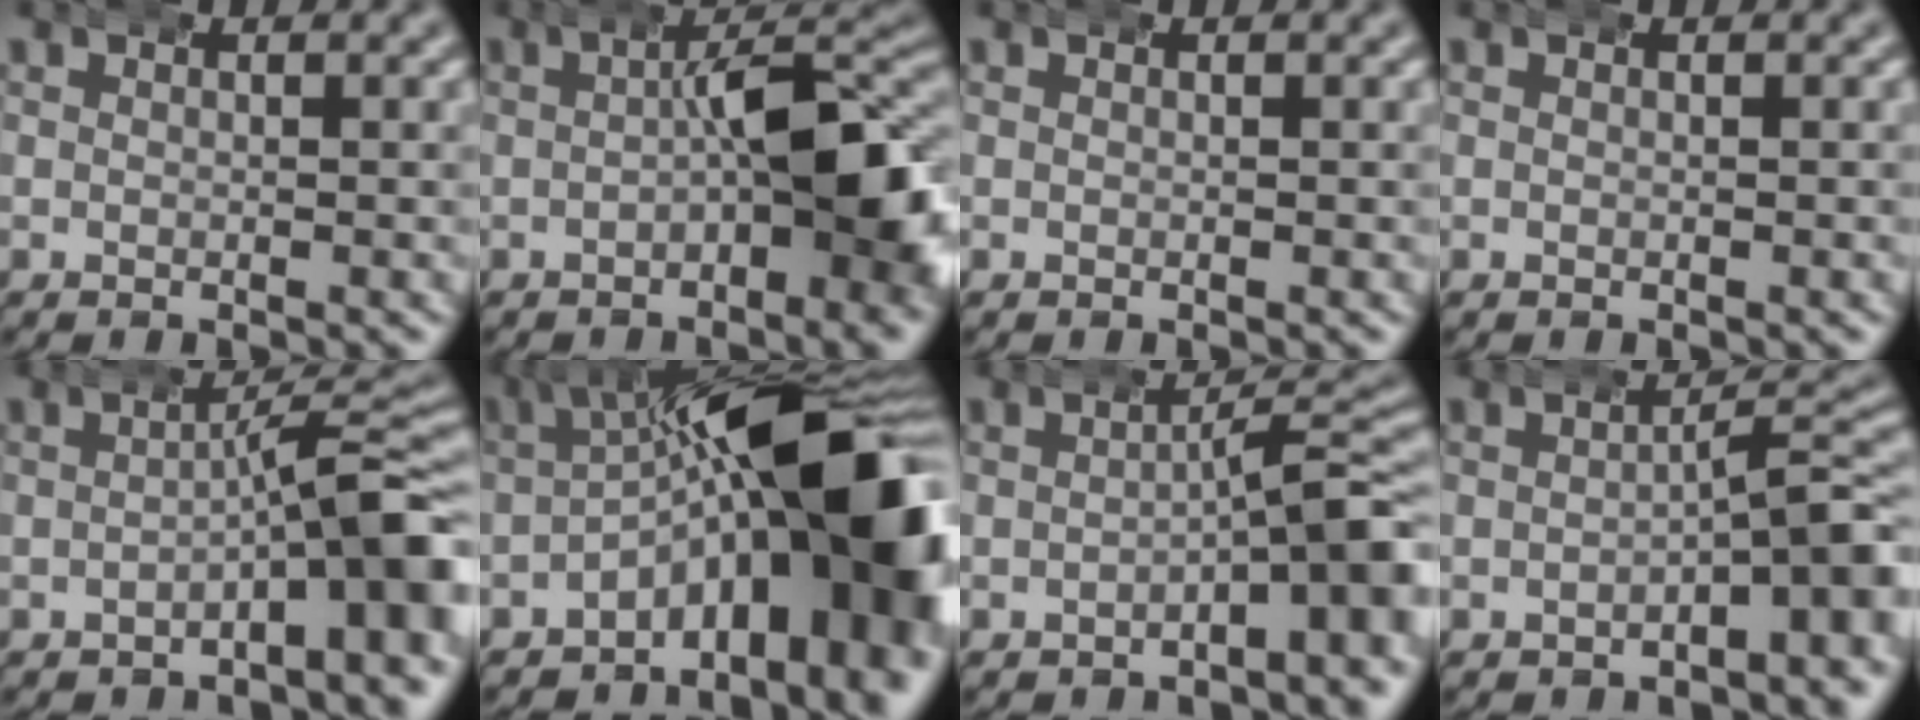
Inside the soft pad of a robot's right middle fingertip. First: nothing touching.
{"total": 7.1, "force": [-0.8, 2.4, 6.7], "torque": [-0.087, 0.006, -0.016]}
{"total": 0.0}
{"total": 0.0}
{"total": 6.0, "force": [-2.2, 1.5, 5.4], "torque": [-0.075, 0.005, -0.030]}
{"total": 15.9, "force": [-1.0, 7.0, 14.3], "torque": [-0.193, -0.005, -0.019]}
{"total": 5.1, "force": [-2.0, 1.3, 4.5], "torque": [-0.065, 0.003, -0.025]}
{"total": 4.6, "force": [-2.1, 1.3, 3.9], "torque": [-0.059, -0.001, -0.024]}